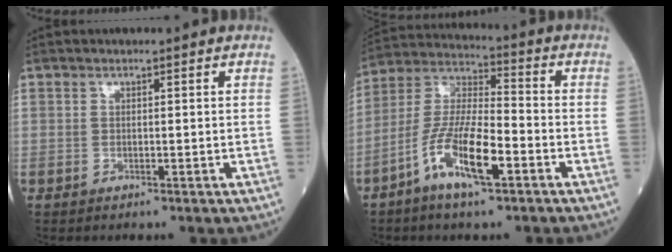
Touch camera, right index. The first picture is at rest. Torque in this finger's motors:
{"motor_torque": [0.10, -0.02, 0.14, 0.04]}